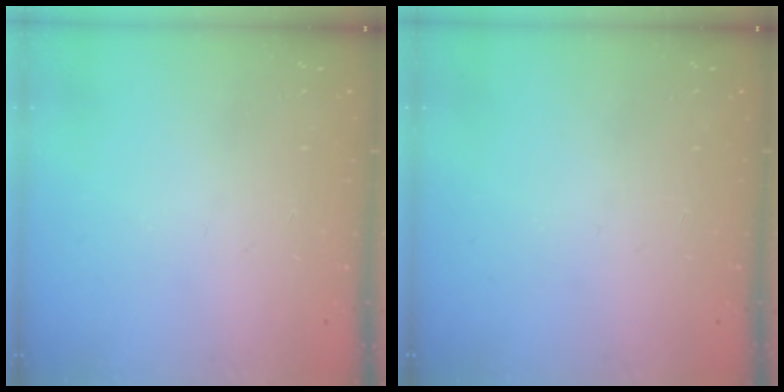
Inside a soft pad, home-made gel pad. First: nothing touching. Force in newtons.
{"total": 0.0}